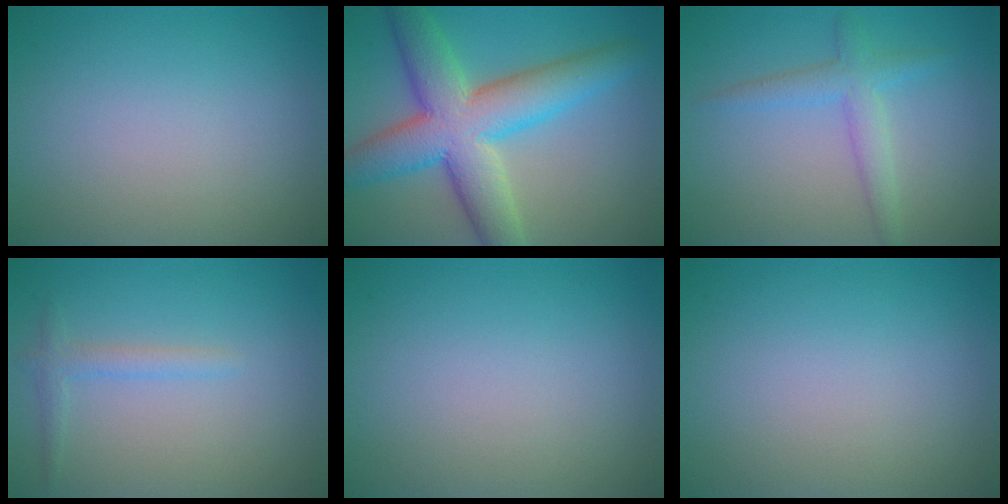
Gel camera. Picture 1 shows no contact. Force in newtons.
{"total": 9.7, "press": 9.7, "slide": 0.6}
{"total": 2.7, "press": 2.7, "slide": 0.2}
{"total": 1.5, "press": 1.5, "slide": 0.2}
{"total": 0.0}
{"total": 0.0}